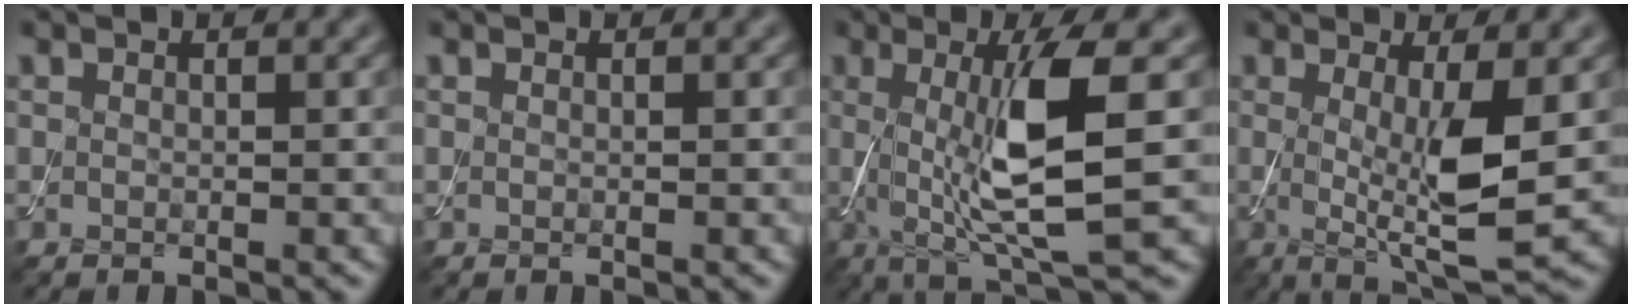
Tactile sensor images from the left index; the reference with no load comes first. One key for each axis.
{"total": 0.0}
{"total": 8.5, "fx": 0.4, "fy": 1.6, "fz": 8.4, "tx": -0.135, "ty": -0.010, "tz": 0.013}
{"total": 6.3, "fx": 0.0, "fy": 1.3, "fz": 6.2, "tx": -0.103, "ty": -0.017, "tz": 0.004}